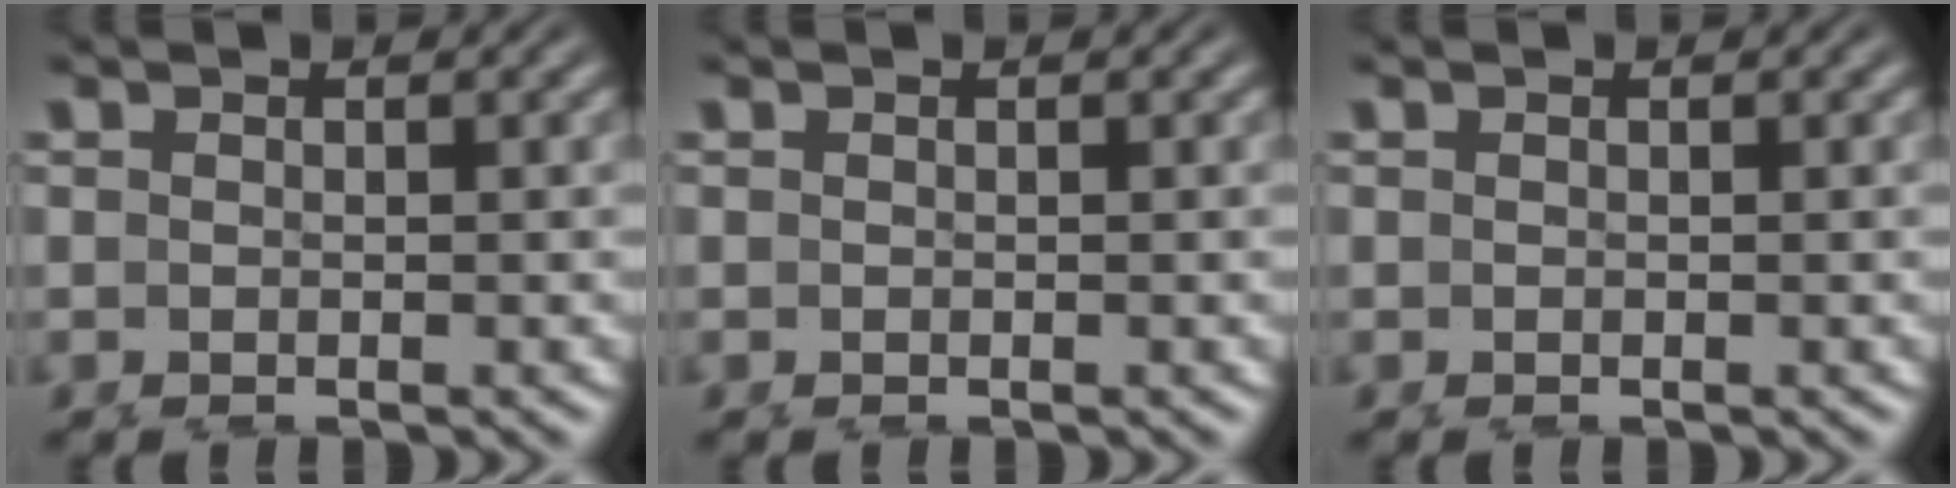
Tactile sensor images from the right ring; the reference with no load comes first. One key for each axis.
{"total": 0.0}
{"total": 0.0}